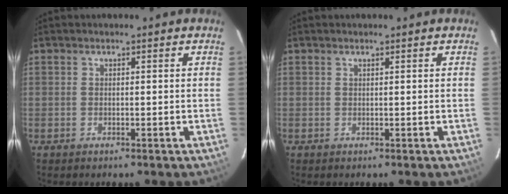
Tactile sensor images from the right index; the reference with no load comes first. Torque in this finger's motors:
{"motor_torque": [-0.65, -0.11, 0.05, 0.01]}